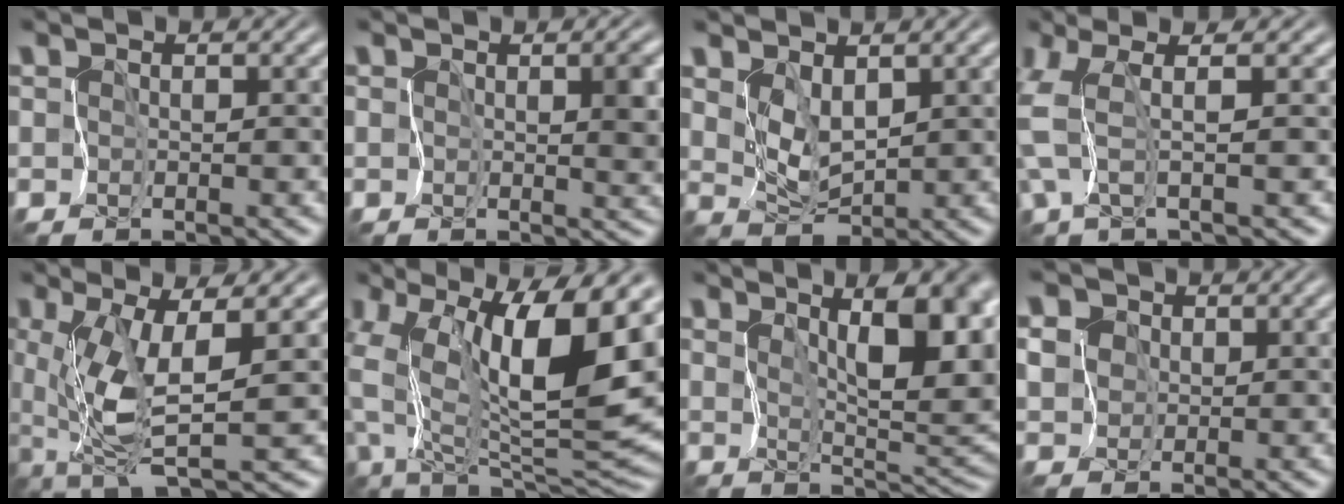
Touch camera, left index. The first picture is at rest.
{"total": 4.2, "force": [0.7, 1.6, 3.8], "torque": [-0.057, -0.004, 0.014]}
{"total": 2.3, "force": [1.1, 1.2, 1.6], "torque": [-0.040, -0.008, 0.025]}
{"total": 3.0, "force": [0.4, 0.1, 3.0], "torque": [-0.070, 0.000, 0.002]}
{"total": 6.2, "force": [-0.3, 1.3, 6.1], "torque": [-0.124, -0.009, -0.003]}
{"total": 13.4, "force": [2.3, 5.0, 12.3], "torque": [-0.217, -0.004, 0.030]}
{"total": 9.9, "force": [3.9, 3.4, 8.4], "torque": [-0.106, 0.003, 0.054]}
{"total": 4.4, "force": [1.8, 3.7, 1.5], "torque": [-0.053, 0.017, 0.019]}